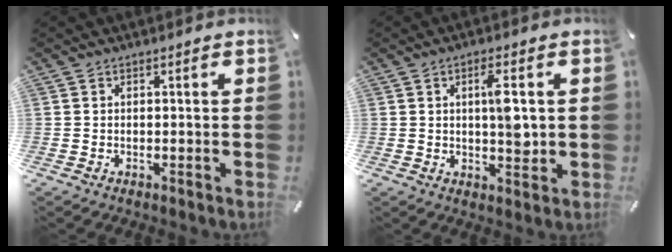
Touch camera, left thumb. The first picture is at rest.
{"total": 7.2, "force": [1.0, 2.7, 6.6], "torque": [-0.100, -0.008, 0.009]}